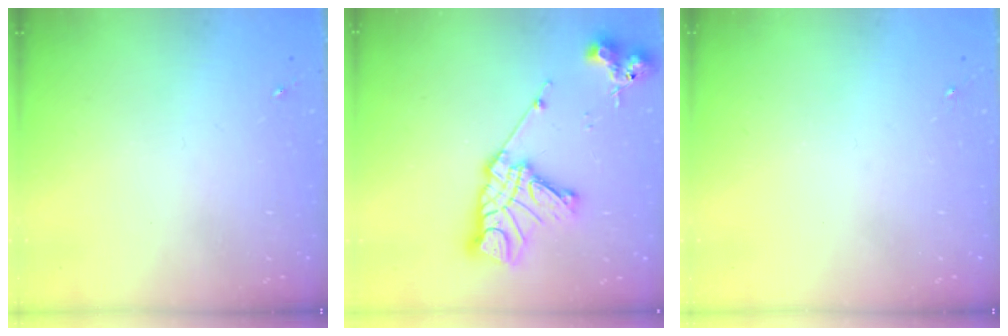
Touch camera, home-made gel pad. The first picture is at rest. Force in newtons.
{"total": 19.3, "press": 19.2, "slide": 1.8}
{"total": 0.0}